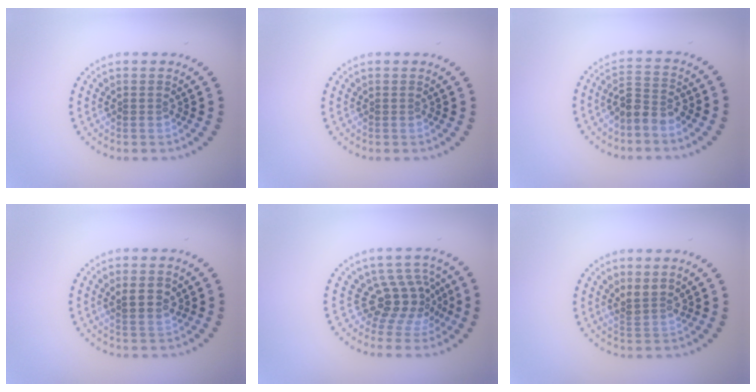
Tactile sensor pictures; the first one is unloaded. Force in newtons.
{"total": 0.0}
{"total": 2.8, "press": 2.5, "slide": 1.2}
{"total": 2.3, "press": 2.2, "slide": 0.9}
{"total": 3.9, "press": 2.8, "slide": 2.7}
{"total": 1.9, "press": 1.4, "slide": 1.2}